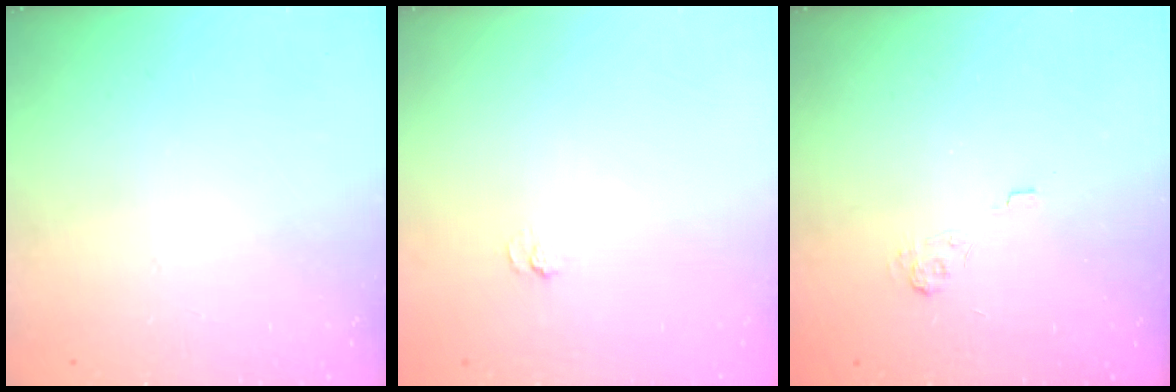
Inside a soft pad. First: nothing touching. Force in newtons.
{"total": 2.0, "press": 1.5, "slide": 1.3}
{"total": 2.2, "press": 1.7, "slide": 1.5}